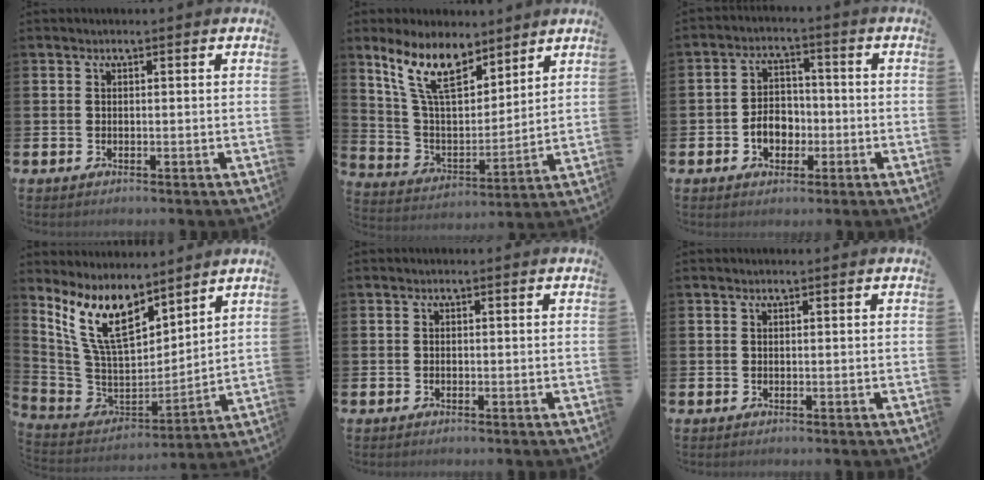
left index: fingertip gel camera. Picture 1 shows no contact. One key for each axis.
{"total": 11.2, "fx": 8.6, "fy": 4.2, "fz": 5.9, "tx": -0.147, "ty": -0.026, "tz": 0.160}
{"total": 4.4, "fx": -1.9, "fy": 3.3, "fz": 2.3, "tx": -0.029, "ty": 0.000, "tz": -0.042}
{"total": 10.9, "fx": 7.6, "fy": 4.9, "fz": 6.1, "tx": -0.153, "ty": -0.041, "tz": 0.140}
{"total": 0.6, "fx": -0.6, "fy": 0.1, "fz": -0.3, "tx": -0.001, "ty": 0.004, "tz": -0.011}
{"total": 0.0}